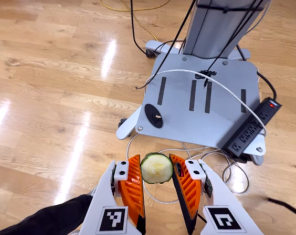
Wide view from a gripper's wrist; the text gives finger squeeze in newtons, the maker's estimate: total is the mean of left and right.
{"total": 7.4, "left": 7.2, "right": 7.6}